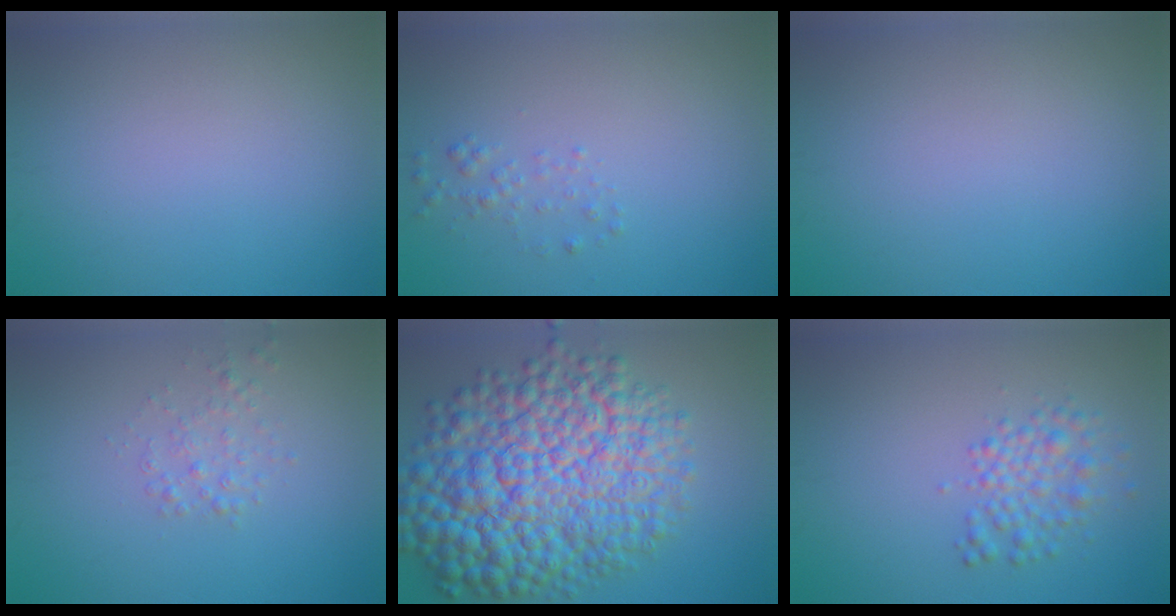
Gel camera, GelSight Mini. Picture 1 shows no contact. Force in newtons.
{"total": 1.2, "press": 1.2, "slide": 0.1}
{"total": 0.0}
{"total": 1.4, "press": 1.4, "slide": 0.1}
{"total": 15.8, "press": 15.8, "slide": 0.3}
{"total": 2.9, "press": 2.9, "slide": 0.0}